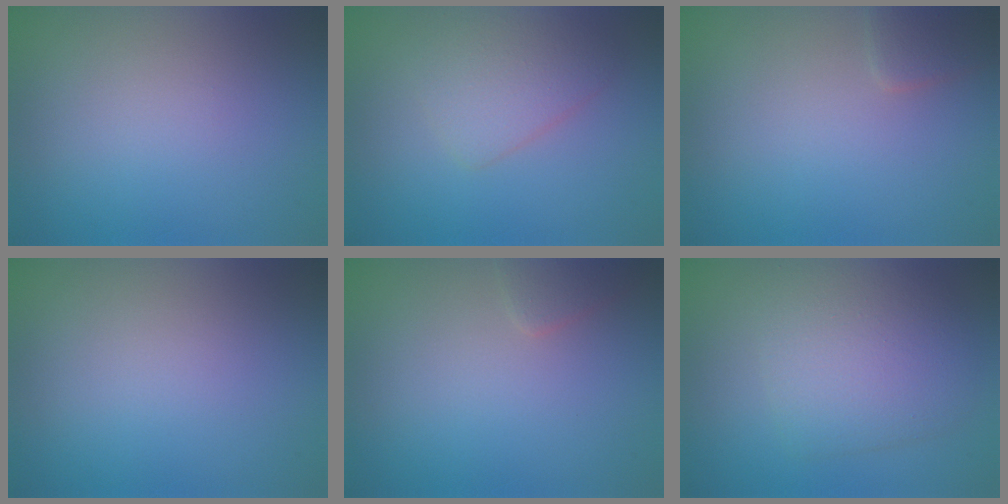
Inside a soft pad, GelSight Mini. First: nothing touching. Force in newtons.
{"total": 2.9, "press": 2.9, "slide": 0.0}
{"total": 1.6, "press": 1.6, "slide": 0.1}
{"total": 0.0}
{"total": 1.2, "press": 1.2, "slide": 0.1}
{"total": 5.2, "press": 5.2, "slide": 0.3}